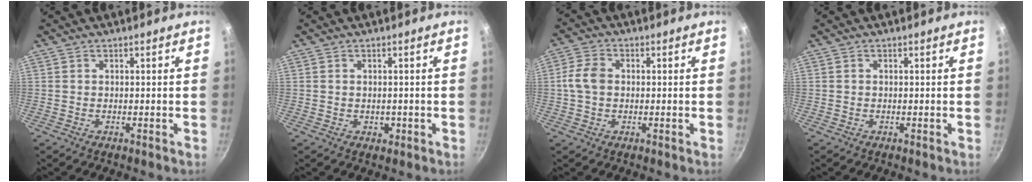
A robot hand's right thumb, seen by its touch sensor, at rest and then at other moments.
{"total": 1.6, "force": [-0.3, 1.2, 1.0], "torque": [-0.009, 0.000, -0.003]}
{"total": 5.3, "force": [0.1, 3.9, 3.7], "torque": [-0.069, 0.015, -0.005]}
{"total": 0.0}